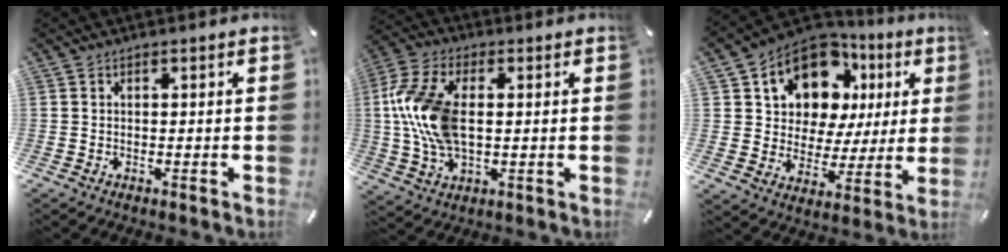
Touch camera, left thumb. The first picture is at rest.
{"total": 13.9, "force": [1.0, 8.2, 11.2], "torque": [-0.253, 0.004, 0.016]}
{"total": 12.4, "force": [7.4, 9.1, 3.9], "torque": [-0.086, -0.057, 0.138]}